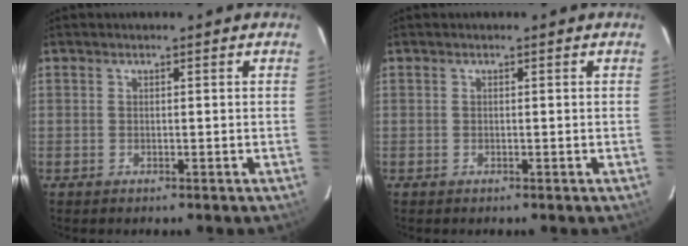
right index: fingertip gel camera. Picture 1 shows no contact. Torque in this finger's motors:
{"motor_torque": [0.24, -0.14, 0.08, 0.03]}